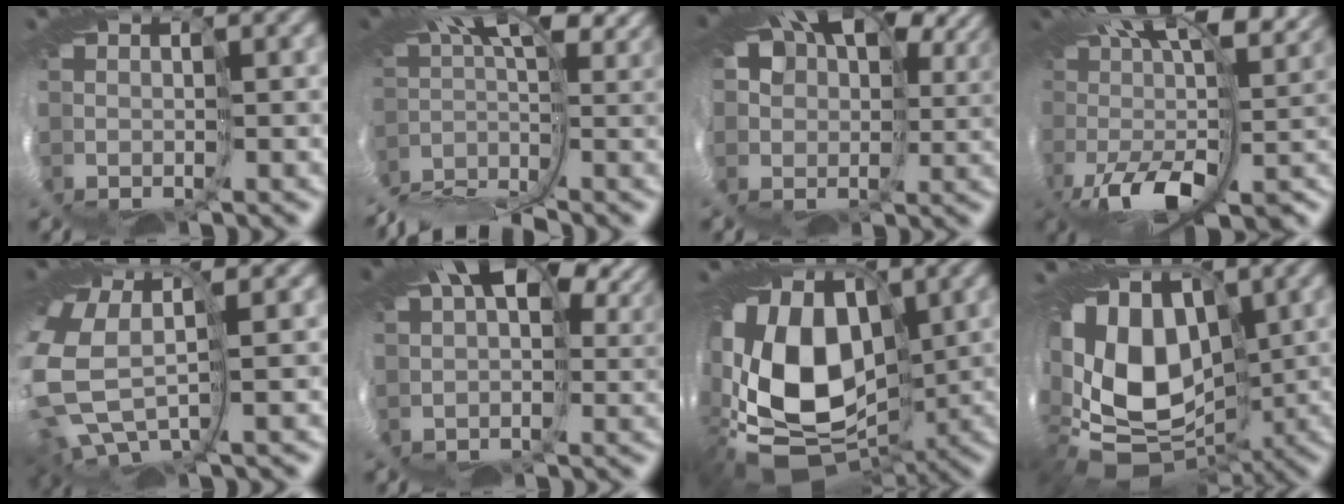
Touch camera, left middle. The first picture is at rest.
{"total": 6.9, "force": [-3.8, 1.9, 5.5], "torque": [-0.094, 0.009, -0.085]}
{"total": 14.3, "force": [5.7, 10.4, 8.0], "torque": [-0.180, 0.026, 0.100]}
{"total": 12.5, "force": [0.7, 5.8, 11.0], "torque": [-0.184, -0.008, 0.017]}
{"total": 7.2, "force": [-0.1, 4.8, 5.3], "torque": [-0.176, -0.023, 0.013]}
{"total": 12.4, "force": [5.6, 6.9, 8.6], "torque": [-0.135, 0.045, 0.086]}
{"total": 13.0, "force": [-1.0, 8.8, 9.5], "torque": [-0.194, -0.004, -0.026]}
{"total": 11.7, "force": [0.0, 8.7, 7.8], "torque": [-0.151, -0.012, 0.011]}